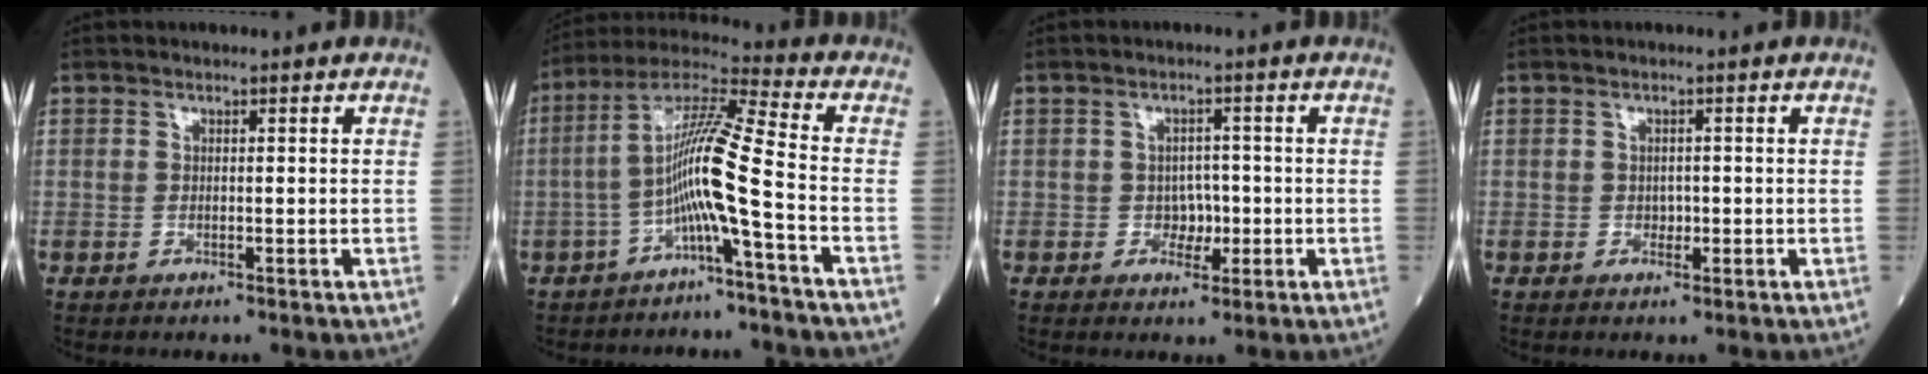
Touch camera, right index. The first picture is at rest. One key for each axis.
{"total": 10.1, "fx": -3.2, "fy": -1.1, "fz": 9.5, "tx": -0.185, "ty": 0.023, "tz": -0.064}
{"total": 2.8, "fx": -0.6, "fy": 2.2, "fz": 1.6, "tx": -0.018, "ty": 0.007, "tz": -0.006}
{"total": 1.2, "fx": -0.3, "fy": 0.9, "fz": 0.7, "tx": -0.012, "ty": 0.003, "tz": -0.001}